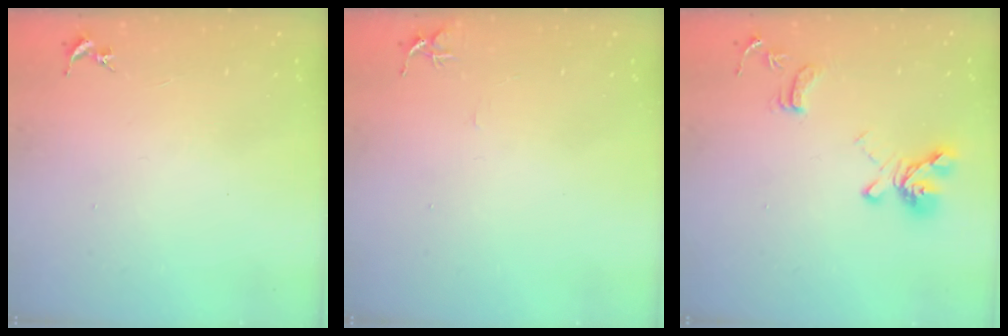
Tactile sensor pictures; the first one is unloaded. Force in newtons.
{"total": 5.6, "press": 5.6, "slide": 0.5}
{"total": 14.9, "press": 14.8, "slide": 1.5}